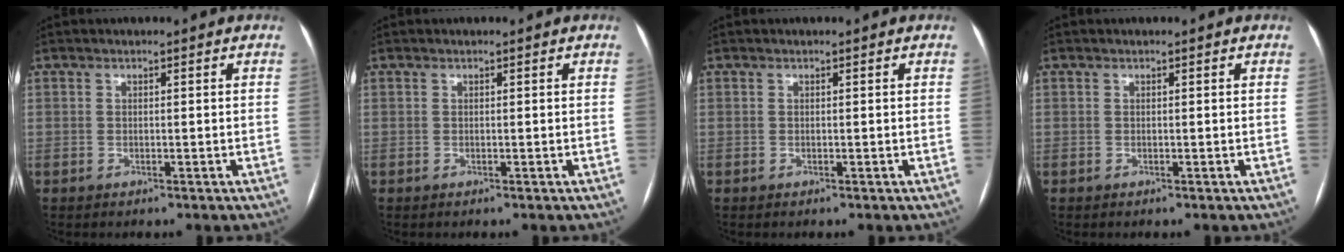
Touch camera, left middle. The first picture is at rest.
{"total": 0.0}
{"total": 0.0}
{"total": 0.0}